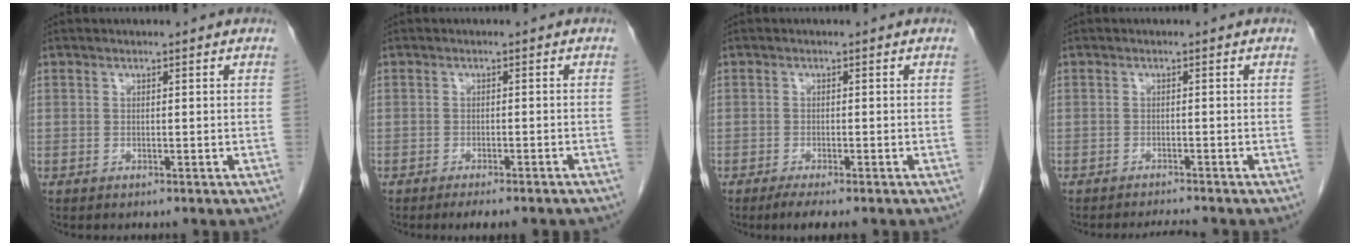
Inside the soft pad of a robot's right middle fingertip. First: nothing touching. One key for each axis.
{"total": 6.9, "fx": -5.8, "fy": 1.1, "fz": 3.6, "tx": -0.035, "ty": -0.002, "tz": -0.075}
{"total": 3.0, "fx": -2.2, "fy": 0.3, "fz": 1.9, "tx": -0.033, "ty": -0.007, "tz": -0.037}
{"total": 2.6, "fx": -2.5, "fy": -0.6, "fz": 0.4, "tx": -0.008, "ty": -0.012, "tz": -0.038}